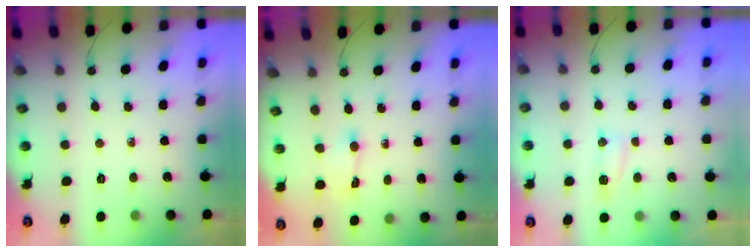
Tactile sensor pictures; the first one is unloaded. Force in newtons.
{"total": 1.5, "press": 1.4, "slide": 0.6}
{"total": 4.7, "press": 4.7, "slide": 0.5}